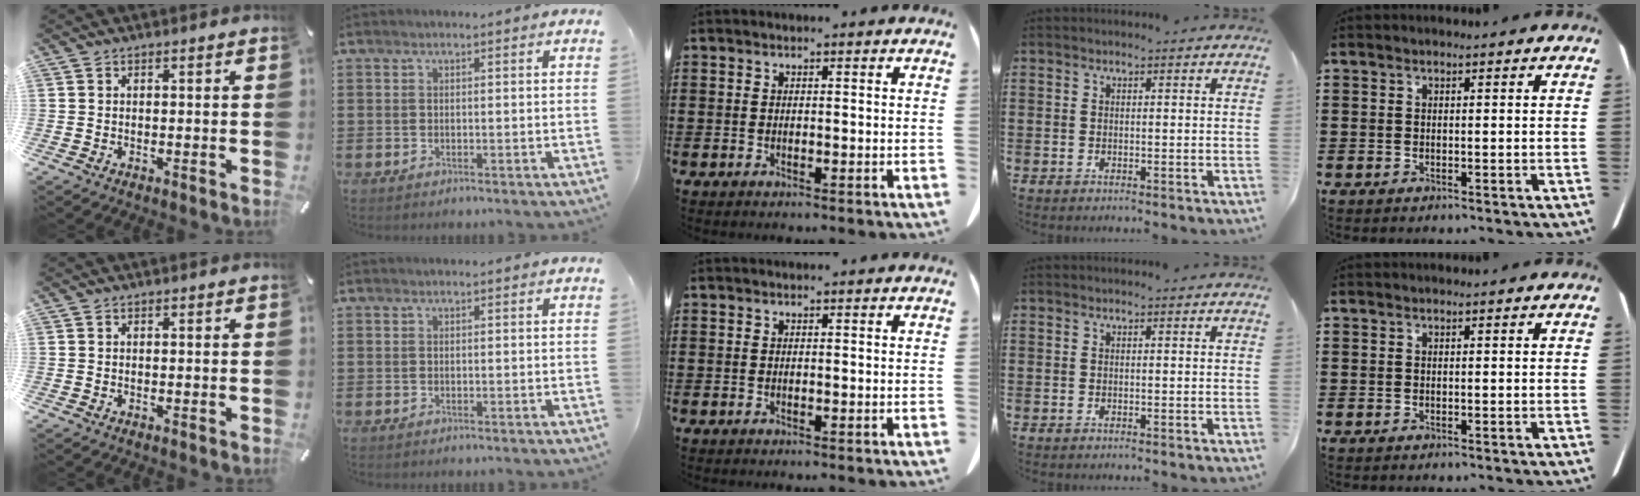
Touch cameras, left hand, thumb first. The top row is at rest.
{}